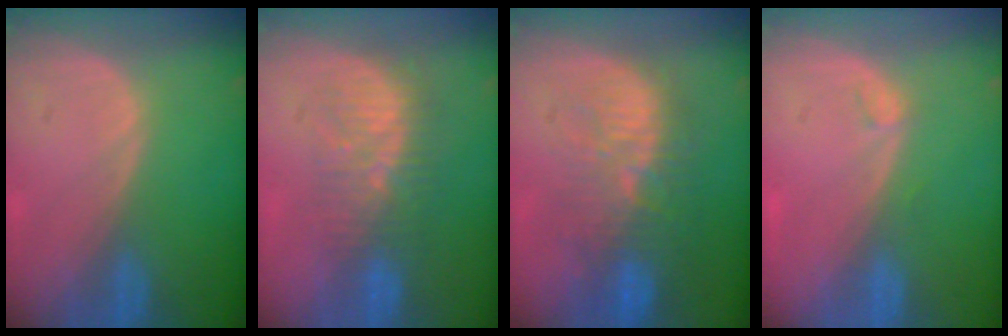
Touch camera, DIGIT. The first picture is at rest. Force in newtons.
{"total": 7.8, "press": 7.4, "slide": 2.6}
{"total": 10.7, "press": 9.6, "slide": 4.8}
{"total": 1.0, "press": 0.9, "slide": 0.3}